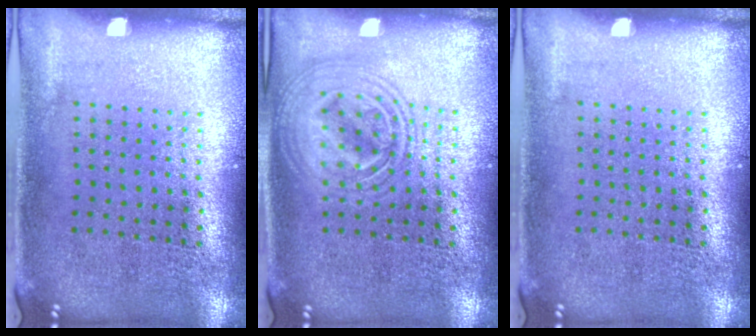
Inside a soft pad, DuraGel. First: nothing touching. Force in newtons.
{"total": 2.9, "press": 2.9, "slide": 0.4}
{"total": 0.0}